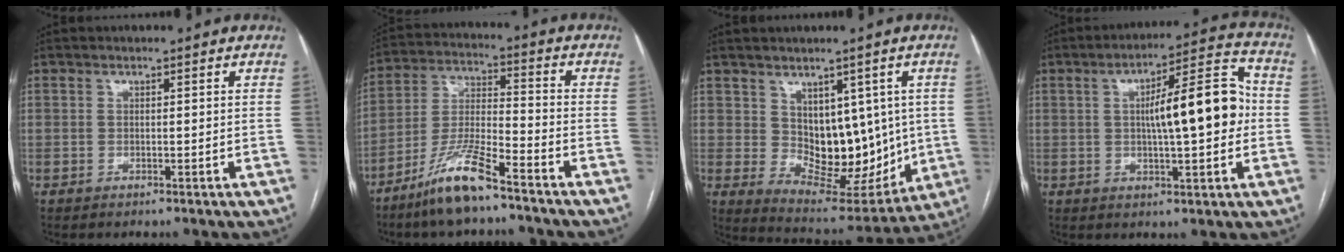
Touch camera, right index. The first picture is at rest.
{"total": 10.7, "force": [-7.8, 1.0, 7.3], "torque": [-0.153, -0.020, -0.154]}
{"total": 11.7, "force": [1.2, 7.3, 9.1], "torque": [-0.109, 0.005, 0.045]}
{"total": 13.3, "force": [0.5, 2.8, 13.0], "torque": [-0.195, 0.032, 0.007]}